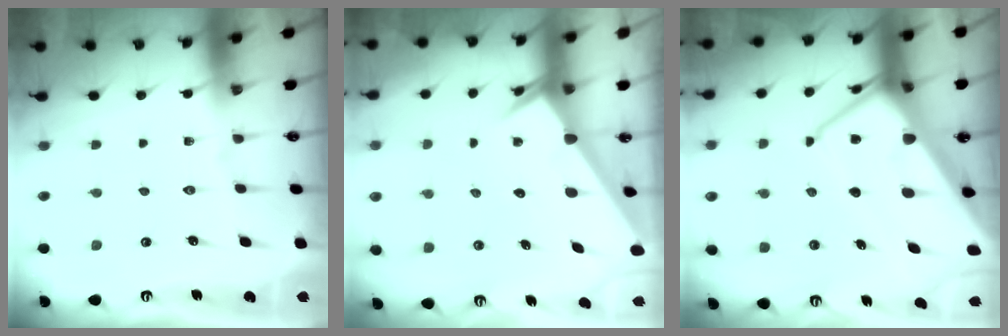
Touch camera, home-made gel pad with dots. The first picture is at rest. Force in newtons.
{"total": 2.6, "press": 2.6, "slide": 0.1}
{"total": 13.5, "press": 13.4, "slide": 1.3}